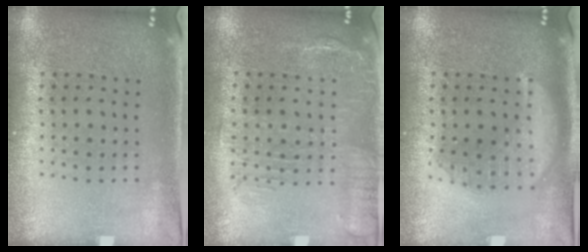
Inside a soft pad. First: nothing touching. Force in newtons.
{"total": 1.8, "press": 1.5, "slide": 1.1}
{"total": 3.0, "press": 3.0, "slide": 0.4}